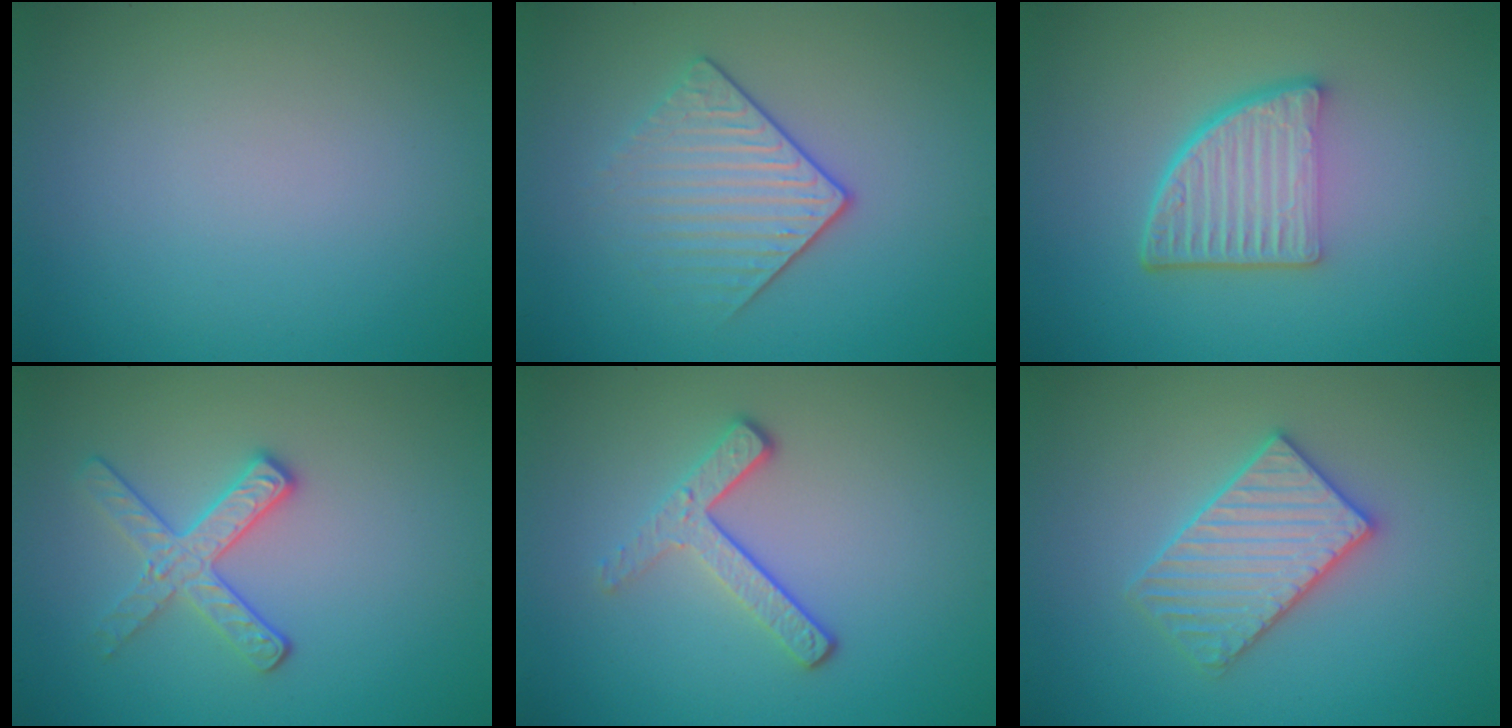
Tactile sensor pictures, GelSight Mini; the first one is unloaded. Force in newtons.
{"total": 3.4, "press": 2.9, "slide": 1.9}
{"total": 5.5, "press": 3.8, "slide": 3.9}
{"total": 2.8, "press": 2.6, "slide": 1.0}
{"total": 3.0, "press": 2.2, "slide": 2.1}
{"total": 3.7, "press": 3.7, "slide": 0.6}